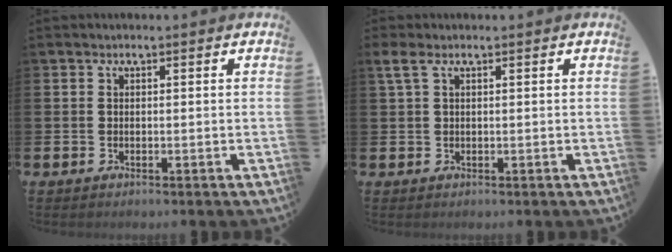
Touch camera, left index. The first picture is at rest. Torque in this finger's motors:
{"motor_torque": [0.48, -0.42, 0.27, 0.12]}